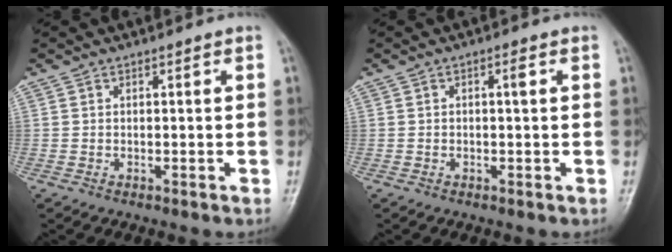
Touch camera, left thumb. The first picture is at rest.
{"total": 1.3, "force": [0.0, 0.2, 1.3], "torque": [-0.025, 0.009, 0.001]}